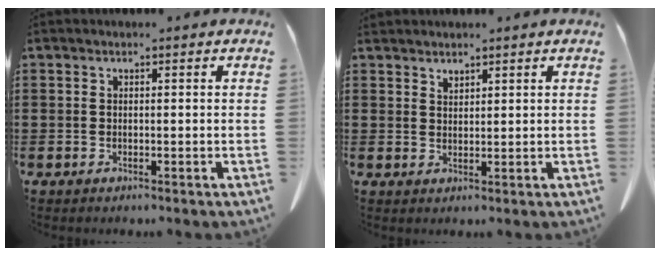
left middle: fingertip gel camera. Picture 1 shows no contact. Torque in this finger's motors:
{"motor_torque": [0.03, 0.20, -0.01, 0.01]}